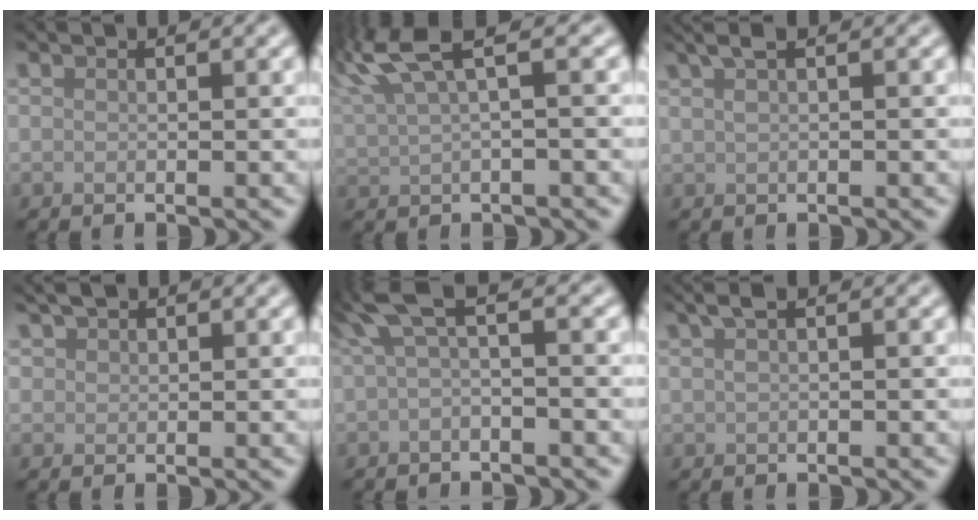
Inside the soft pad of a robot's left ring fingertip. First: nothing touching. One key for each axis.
{"total": 5.9, "fx": 3.3, "fy": 1.4, "fz": 4.7, "tx": -0.097, "ty": 0.023, "tz": 0.063}
{"total": 2.2, "fx": 1.2, "fy": 0.6, "fz": 1.7, "tx": -0.029, "ty": 0.004, "tz": 0.018}
{"total": 1.7, "fx": 1.2, "fy": 1.1, "fz": 0.6, "tx": -0.010, "ty": 0.005, "tz": 0.022}
{"total": 3.5, "fx": 0.8, "fy": 0.9, "fz": 3.3, "tx": -0.059, "ty": 0.006, "tz": 0.007}
{"total": 1.9, "fx": 1.0, "fy": 0.6, "fz": 1.5, "tx": -0.027, "ty": 0.005, "tz": 0.016}